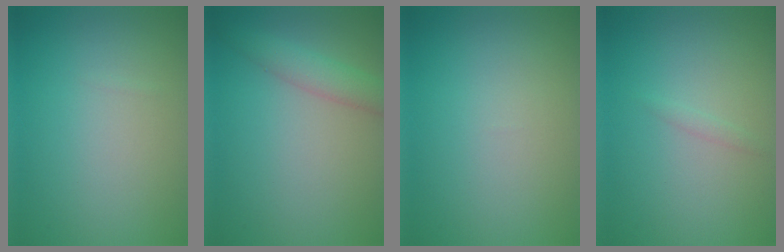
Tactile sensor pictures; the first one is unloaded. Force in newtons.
{"total": 2.2, "press": 2.2, "slide": 0.1}
{"total": 0.0}
{"total": 0.5, "press": 0.5, "slide": 0.1}